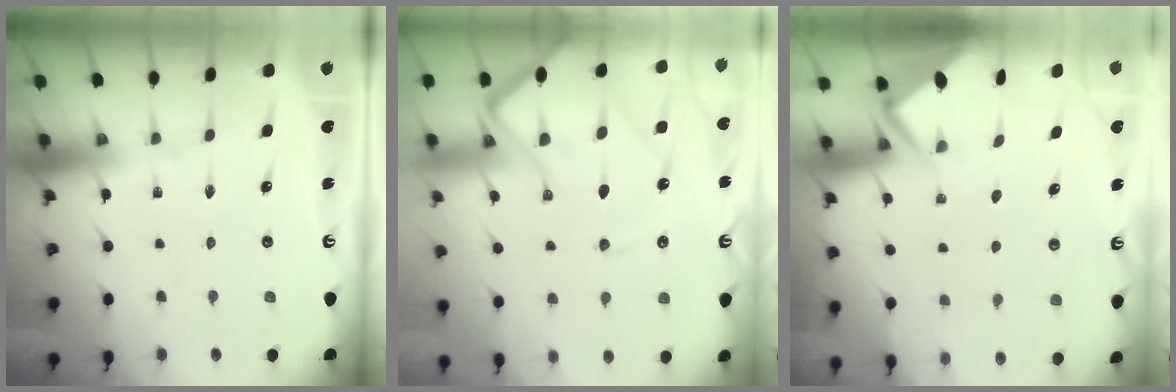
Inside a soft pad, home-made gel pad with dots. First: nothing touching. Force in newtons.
{"total": 13.8, "press": 13.8, "slide": 1.6}
{"total": 3.6, "press": 3.6, "slide": 0.3}